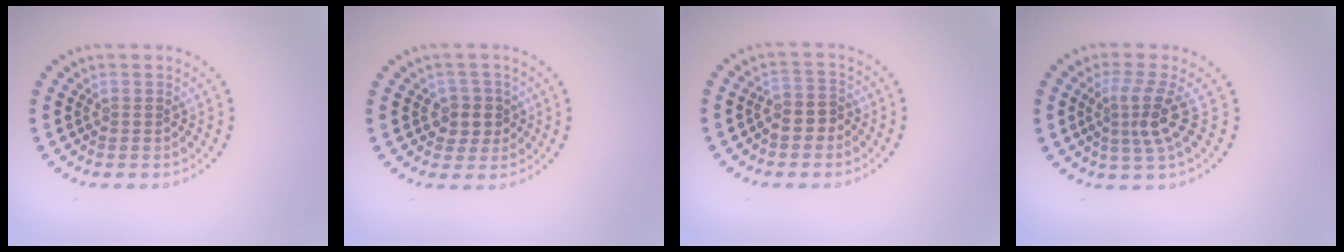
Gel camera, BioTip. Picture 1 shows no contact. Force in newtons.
{"total": 2.4, "press": 2.2, "slide": 0.9}
{"total": 2.3, "press": 2.1, "slide": 0.9}
{"total": 3.2, "press": 2.2, "slide": 2.3}